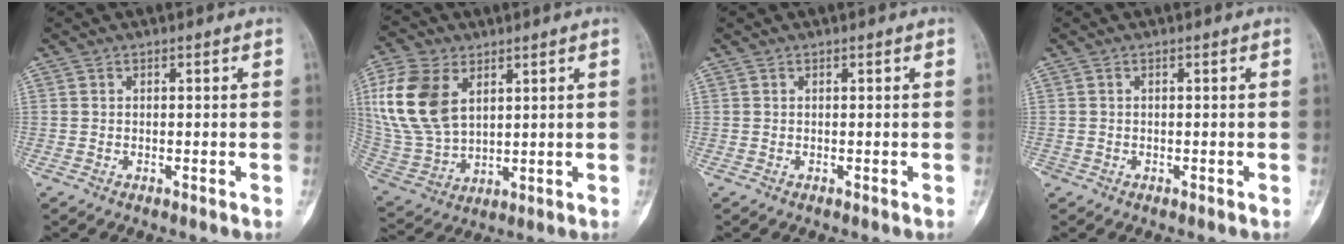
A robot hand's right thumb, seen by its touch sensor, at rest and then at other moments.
{"total": 16.4, "force": [5.5, 10.5, 11.3], "torque": [-0.231, -0.014, 0.116]}
{"total": 0.0}
{"total": 0.8, "force": [-0.3, 0.7, 0.0], "torque": [0.003, 0.005, -0.009]}